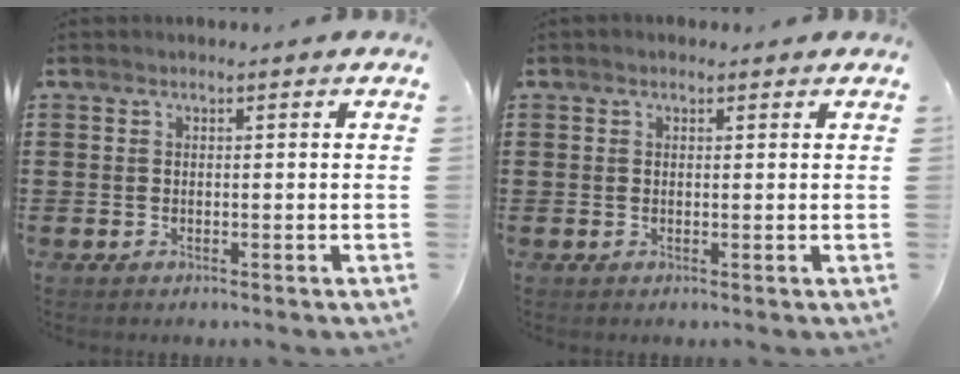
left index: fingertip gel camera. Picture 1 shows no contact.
{"total": 0.6, "force": [0.4, 0.4, 0.3], "torque": [-0.006, 0.004, 0.008]}